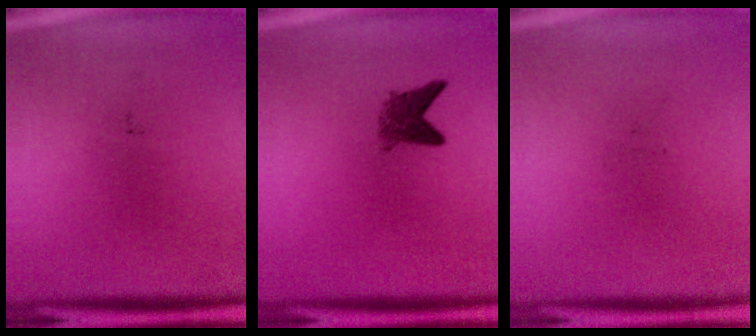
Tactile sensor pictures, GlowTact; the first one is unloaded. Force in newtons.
{"total": 3.0}
{"total": 0.0}